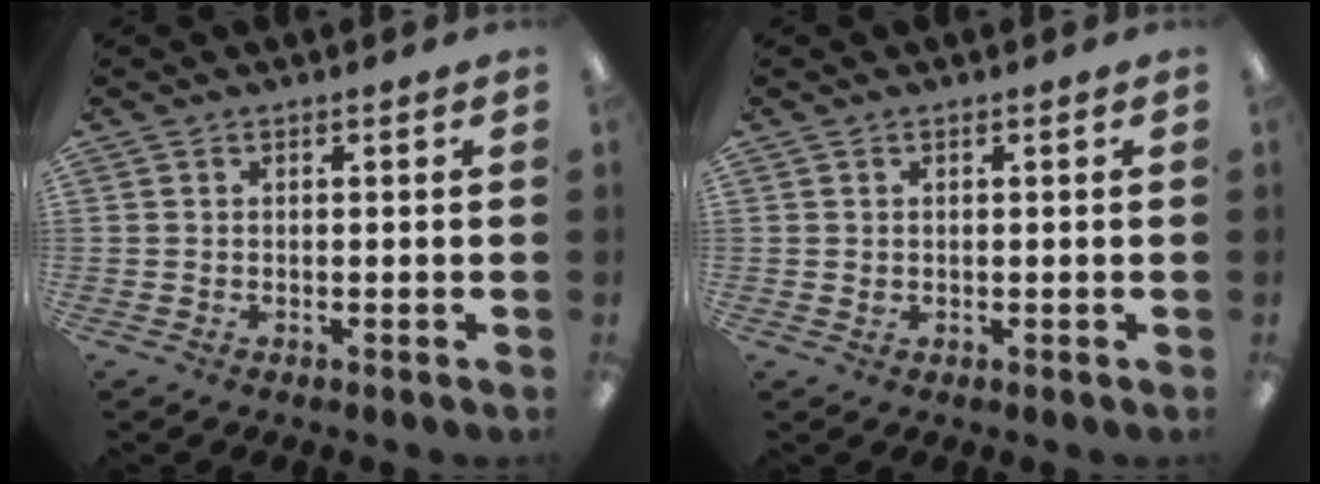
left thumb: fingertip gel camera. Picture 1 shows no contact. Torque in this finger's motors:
{"motor_torque": [-0.31, 0.20, 0.20, -0.18, 0.01]}